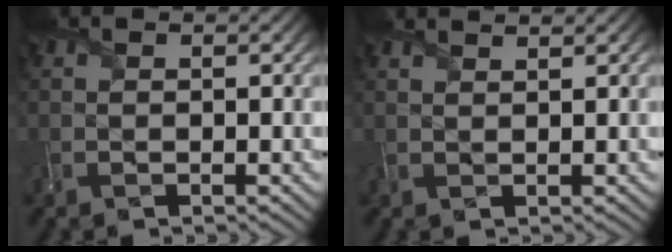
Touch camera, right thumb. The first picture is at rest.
{"total": 1.7, "force": [1.6, 0.2, 0.7], "torque": [-0.019, -0.003, 0.023]}